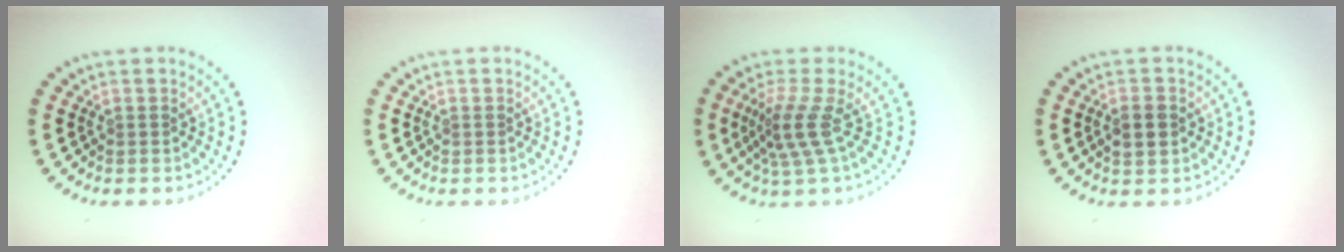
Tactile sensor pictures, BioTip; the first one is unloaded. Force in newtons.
{"total": 0.0}
{"total": 3.1, "press": 2.2, "slide": 2.2}
{"total": 2.3, "press": 2.3, "slide": 0.2}